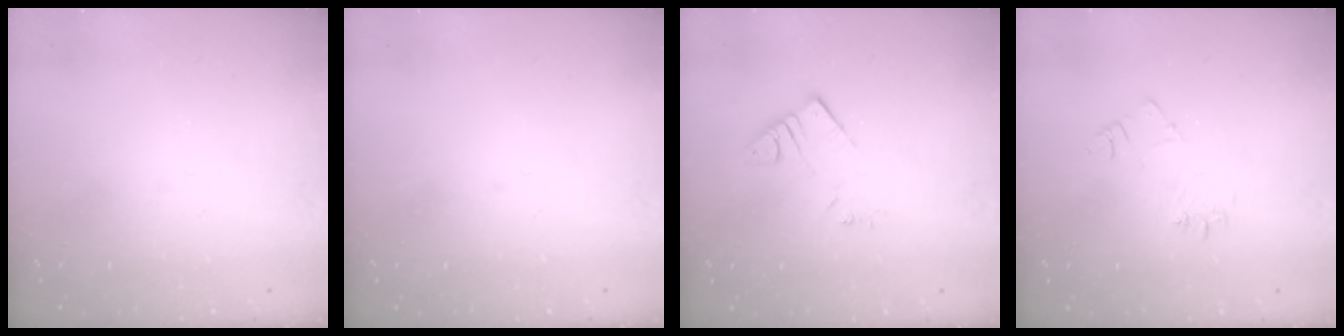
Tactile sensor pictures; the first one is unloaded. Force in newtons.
{"total": 0.0}
{"total": 4.4, "press": 4.4, "slide": 0.2}
{"total": 6.7, "press": 6.7, "slide": 0.8}